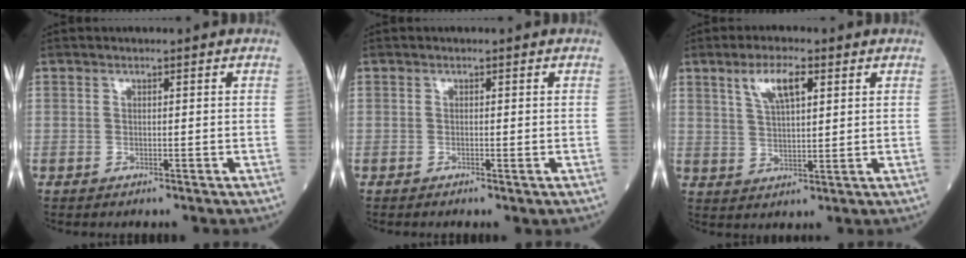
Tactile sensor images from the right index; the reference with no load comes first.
{"total": 0.8, "force": [-0.5, 0.0, 0.6], "torque": [-0.015, -0.003, -0.006]}
{"total": 6.1, "force": [3.1, 1.6, 5.1], "torque": [-0.103, 0.007, 0.059]}